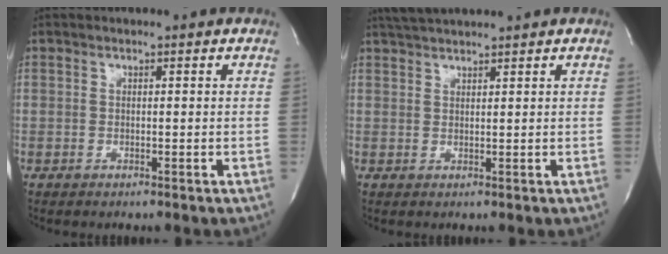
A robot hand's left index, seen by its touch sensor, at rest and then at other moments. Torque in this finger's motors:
{"motor_torque": [-0.12, -0.12, 0.20, 0.06]}